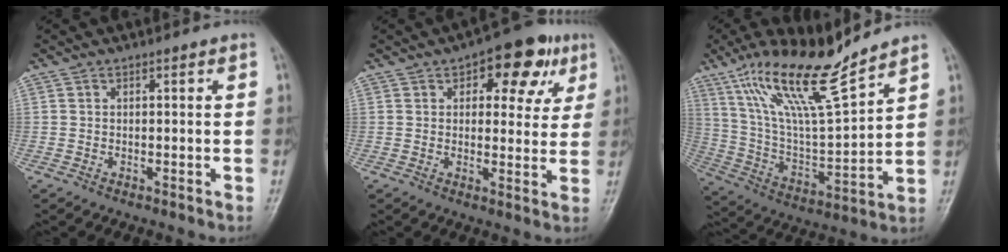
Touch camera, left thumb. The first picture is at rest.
{"total": 12.0, "force": [5.4, 6.3, 8.7], "torque": [-0.065, -0.002, 0.063]}
{"total": 17.8, "force": [13.2, 2.4, 11.7], "torque": [-0.202, -0.066, 0.255]}